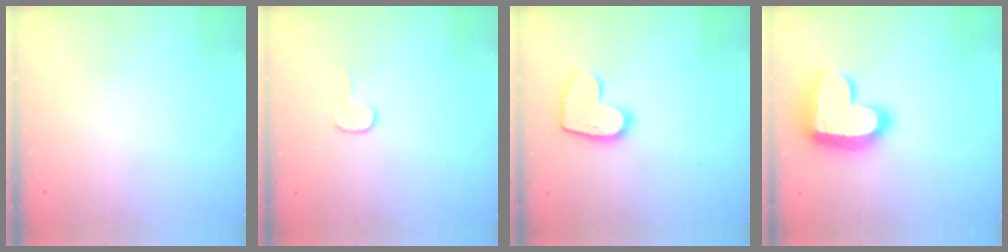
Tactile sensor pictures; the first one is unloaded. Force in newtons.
{"total": 4.1, "press": 4.1, "slide": 0.4}
{"total": 13.5, "press": 13.5, "slide": 0.8}
{"total": 19.3, "press": 19.2, "slide": 1.5}